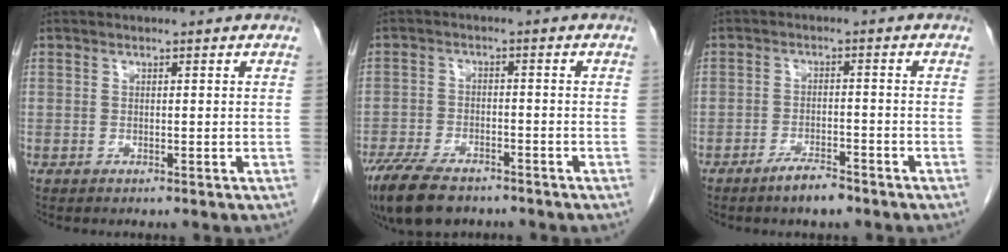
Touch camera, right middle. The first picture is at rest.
{"total": 10.7, "force": [-8.1, 4.0, 5.7], "torque": [-0.110, -0.017, -0.133]}
{"total": 4.0, "force": [-3.2, 0.8, 2.3], "torque": [-0.048, -0.003, -0.054]}